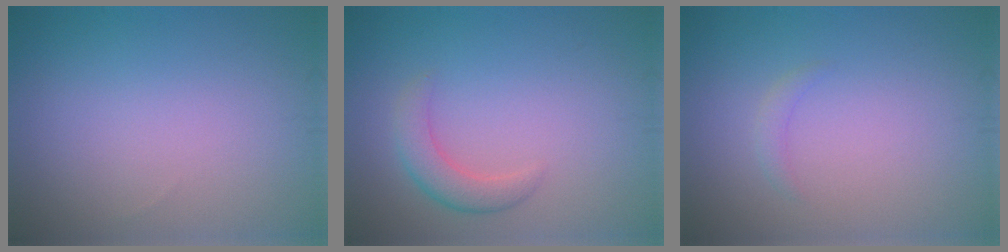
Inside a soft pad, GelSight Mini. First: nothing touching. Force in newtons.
{"total": 2.7, "press": 2.6, "slide": 0.2}
{"total": 0.8, "press": 0.8, "slide": 0.1}